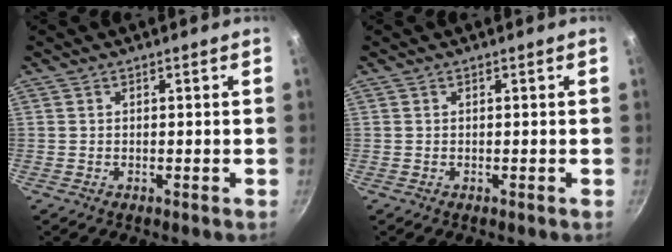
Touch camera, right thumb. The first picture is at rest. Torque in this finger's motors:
{"motor_torque": [-0.16, 0.16, -0.05, 0.32, 0.00]}